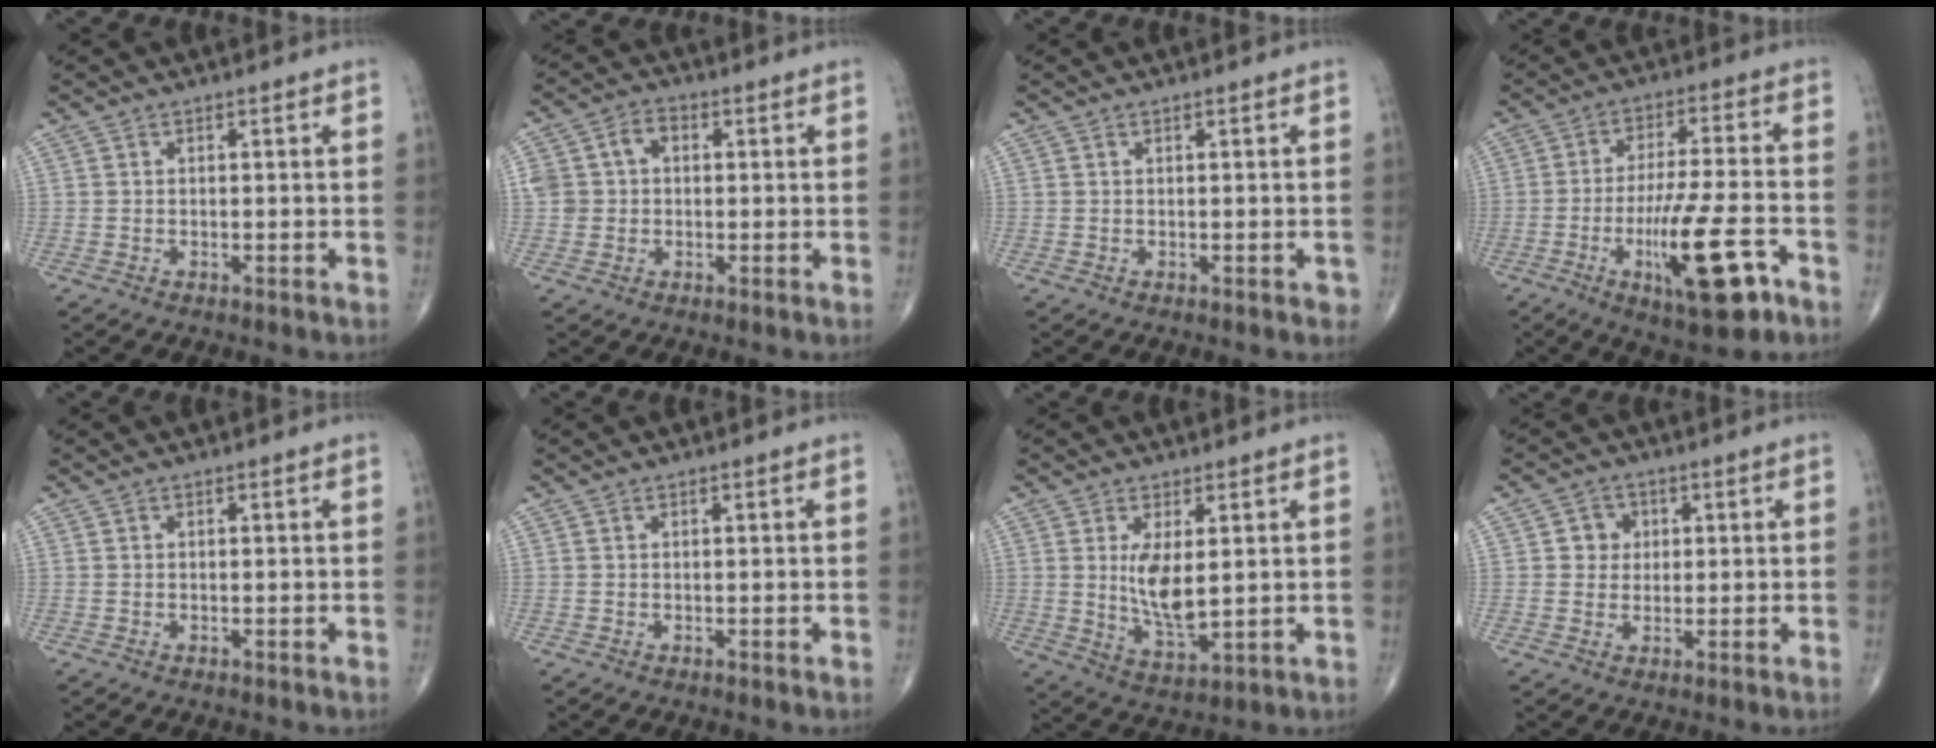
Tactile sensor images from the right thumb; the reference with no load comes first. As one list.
[{"total": 6.4, "force": [0.9, 5.2, 3.6], "torque": [-0.056, 0.022, 0.016]}, {"total": 1.0, "force": [-0.1, 0.5, 0.9], "torque": [-0.007, 0.002, -0.001]}, {"total": 15.8, "force": [-6.7, 3.9, 13.8], "torque": [-0.241, 0.018, -0.100]}, {"total": 0.0}, {"total": 0.0}, {"total": 8.3, "force": [1.3, 3.4, 7.4], "torque": [-0.132, -0.027, 0.037]}, {"total": 4.0, "force": [0.8, 3.7, 1.2], "torque": [0.005, 0.003, 0.008]}]